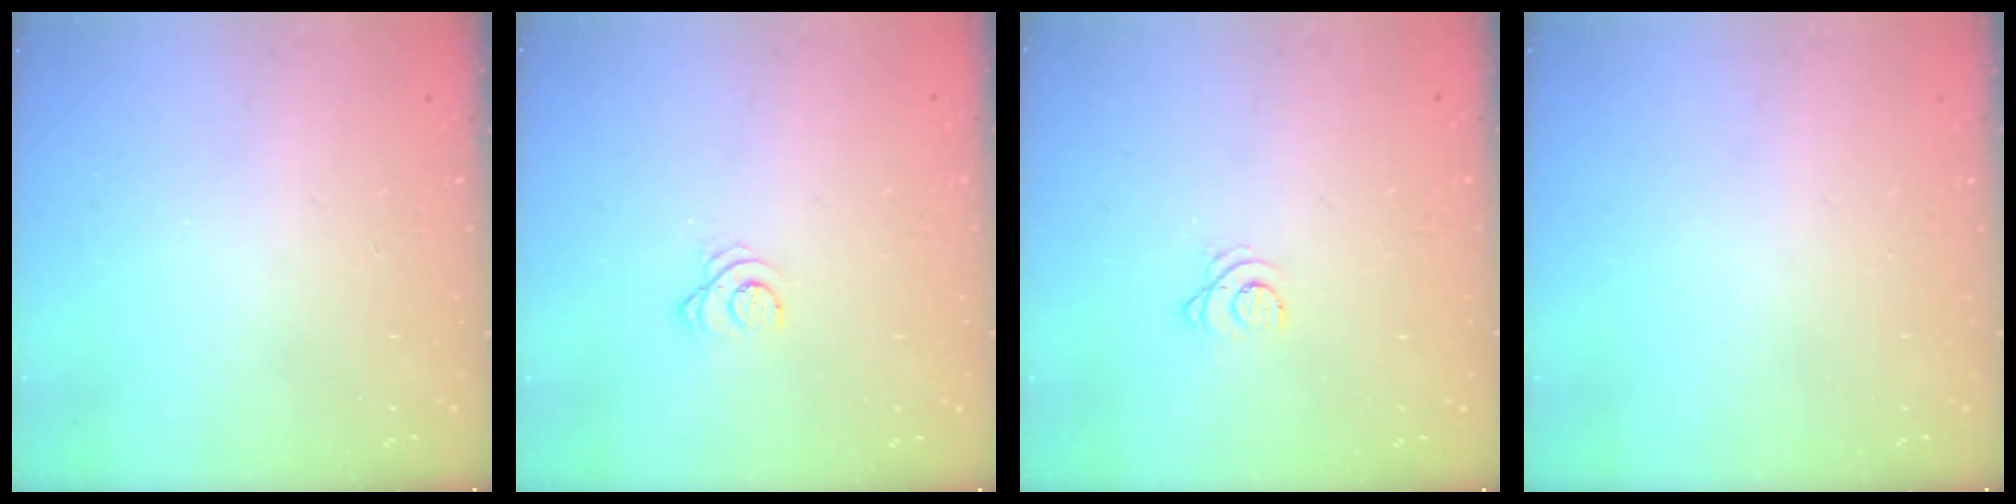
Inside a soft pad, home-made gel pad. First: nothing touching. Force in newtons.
{"total": 2.9, "press": 2.9, "slide": 0.4}
{"total": 2.4, "press": 2.4, "slide": 0.2}
{"total": 0.0}